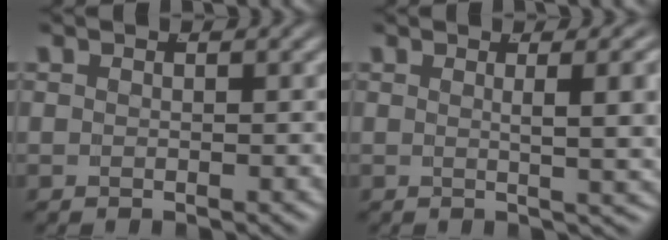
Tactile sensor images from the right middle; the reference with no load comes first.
{"total": 4.1, "force": [1.2, -0.1, 3.9], "torque": [-0.039, 0.005, 0.016]}